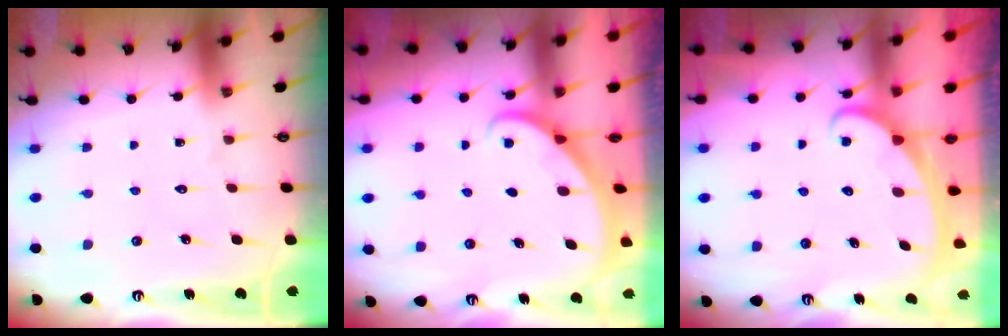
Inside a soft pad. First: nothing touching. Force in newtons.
{"total": 1.9, "press": 1.9, "slide": 0.1}
{"total": 2.3, "press": 2.3, "slide": 0.4}